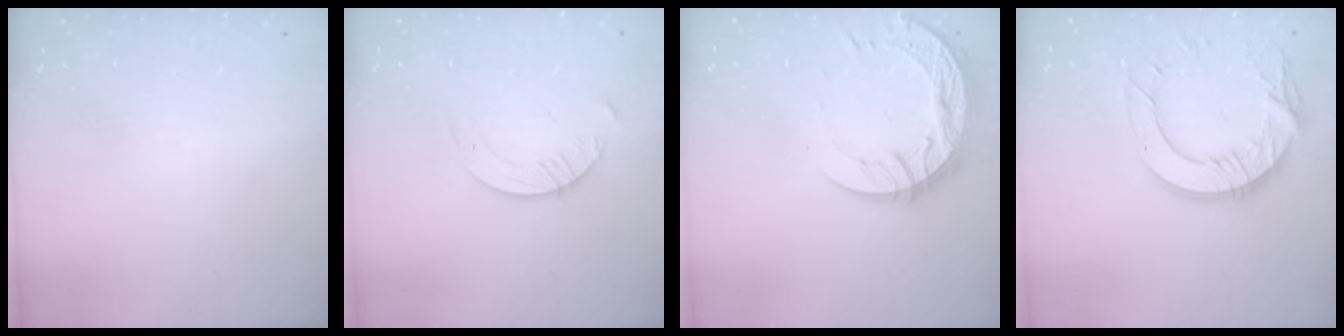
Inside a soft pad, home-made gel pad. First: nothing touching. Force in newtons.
{"total": 5.6, "press": 5.6, "slide": 0.7}
{"total": 14.0, "press": 14.0, "slide": 1.3}
{"total": 14.5, "press": 14.5, "slide": 1.3}